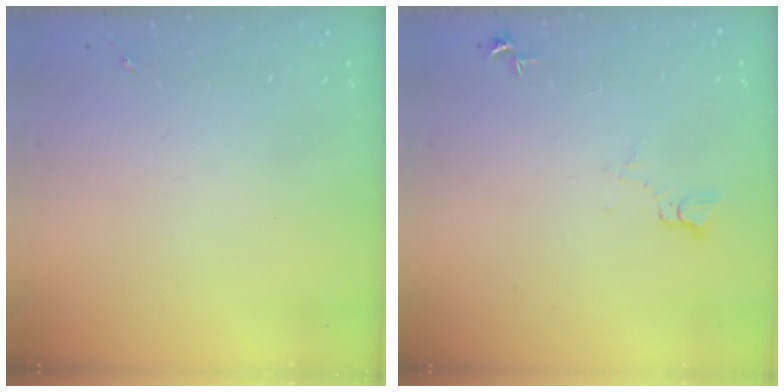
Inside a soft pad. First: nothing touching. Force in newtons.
{"total": 5.6, "press": 5.5, "slide": 0.6}